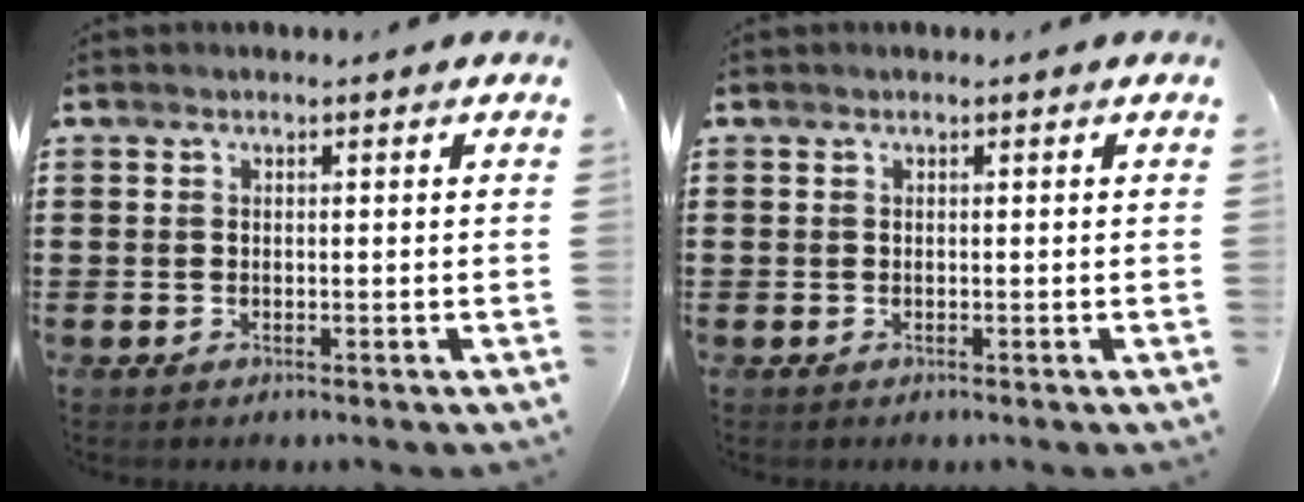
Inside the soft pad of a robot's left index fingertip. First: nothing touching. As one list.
[{"total": 0.0}]